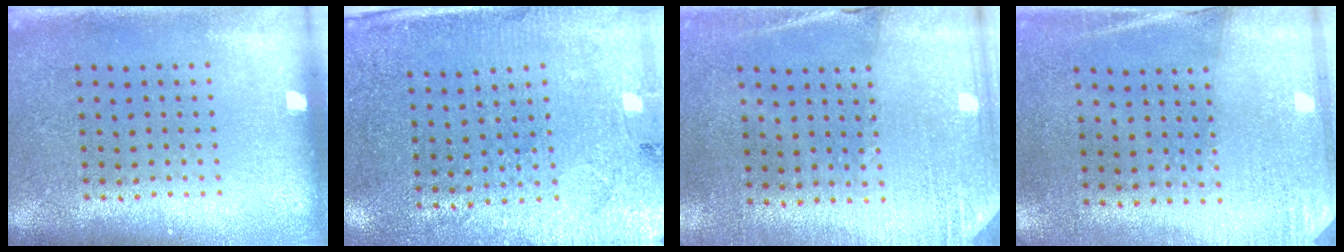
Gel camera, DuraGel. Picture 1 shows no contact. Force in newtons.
{"total": 2.8, "press": 2.6, "slide": 1.1}
{"total": 2.6, "press": 2.4, "slide": 1.0}
{"total": 2.6, "press": 2.2, "slide": 1.3}